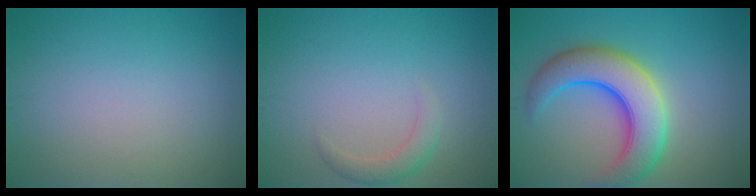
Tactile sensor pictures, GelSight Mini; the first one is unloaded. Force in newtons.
{"total": 1.9, "press": 1.9, "slide": 0.0}
{"total": 8.4, "press": 8.4, "slide": 0.3}